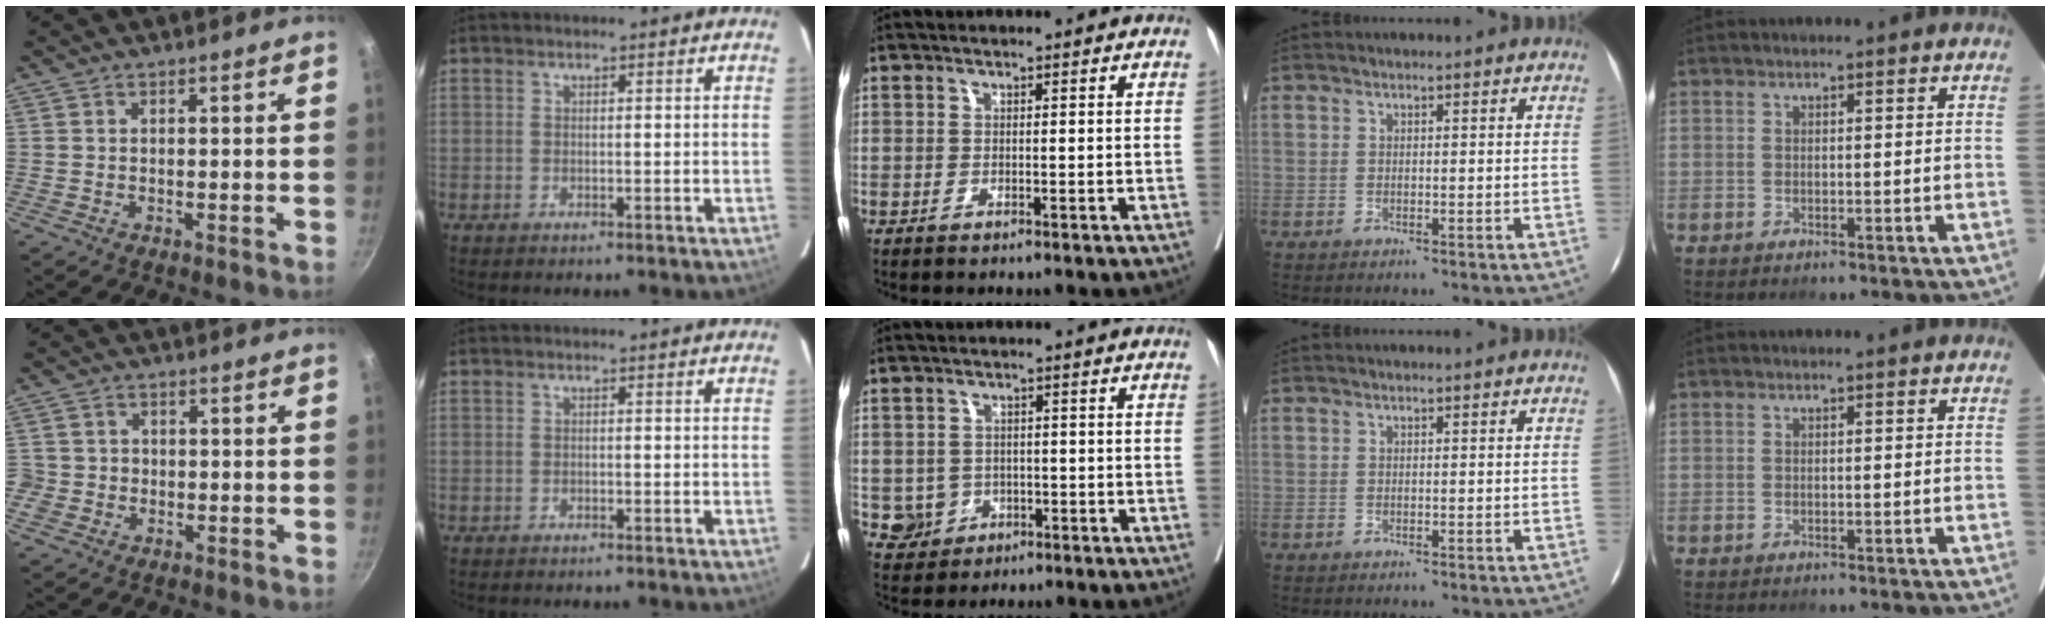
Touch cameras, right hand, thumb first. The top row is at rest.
{"thumb": {"total": 3.6, "force": [-1.1, 3.4, 0.3], "torque": [0.022, 0.015, -0.025]}, "middle": {"total": 4.0, "force": [-1.0, 3.8, 0.4], "torque": [0.003, 0.009, -0.011]}}